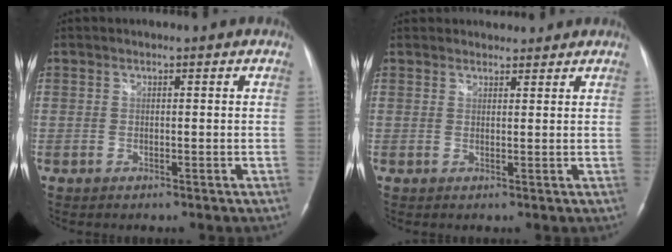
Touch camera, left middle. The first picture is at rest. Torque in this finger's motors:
{"motor_torque": [1.24, -0.90, -0.01, 0.02]}